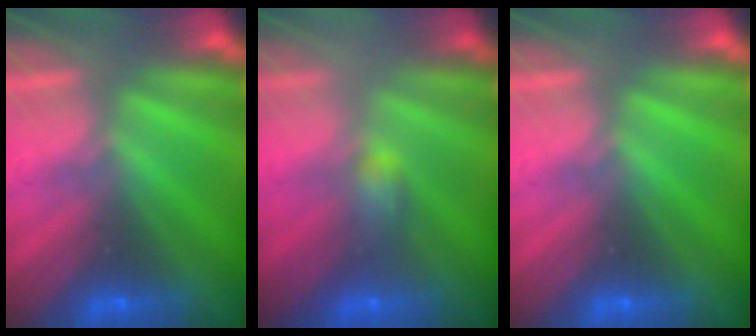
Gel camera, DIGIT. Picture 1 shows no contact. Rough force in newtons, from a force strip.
{"total": 2.2}
{"total": 0.0}